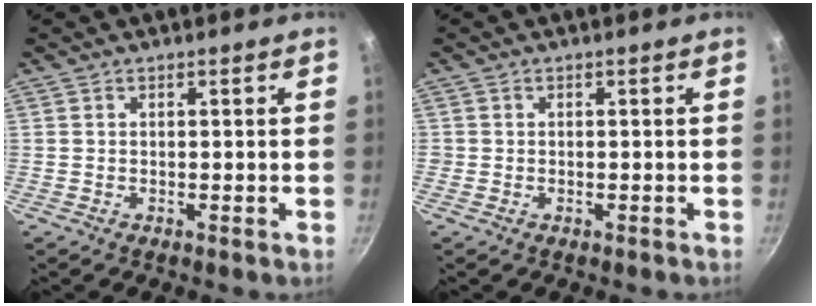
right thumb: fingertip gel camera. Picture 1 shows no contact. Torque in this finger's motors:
{"motor_torque": [0.11, 0.09, 0.28, 0.12, -0.02]}